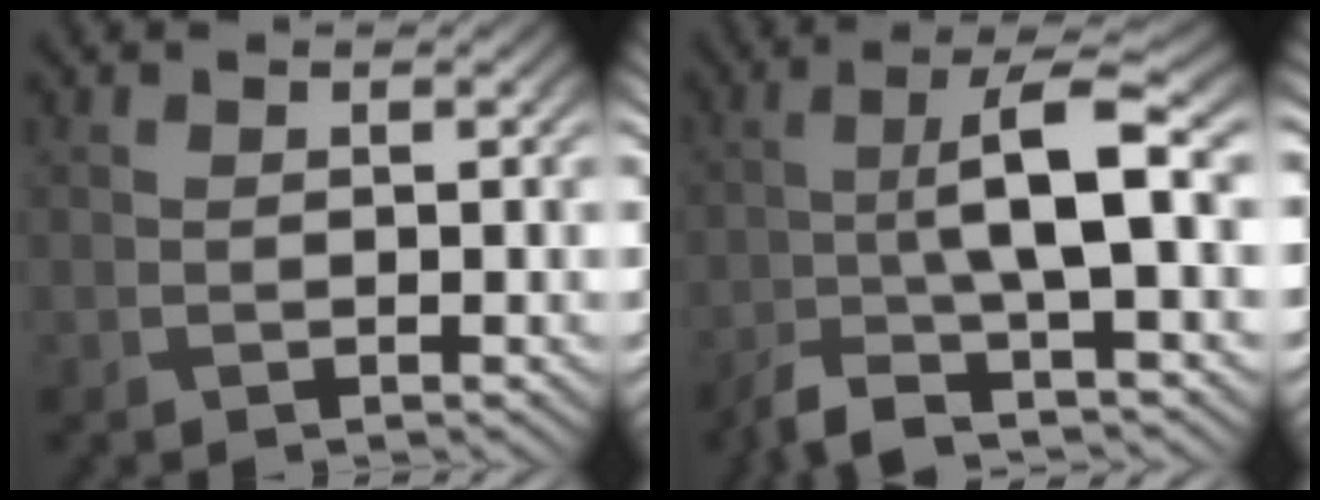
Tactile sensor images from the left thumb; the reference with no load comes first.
{"total": 8.7, "force": [-3.1, 1.6, 7.9], "torque": [-0.148, 0.008, -0.073]}